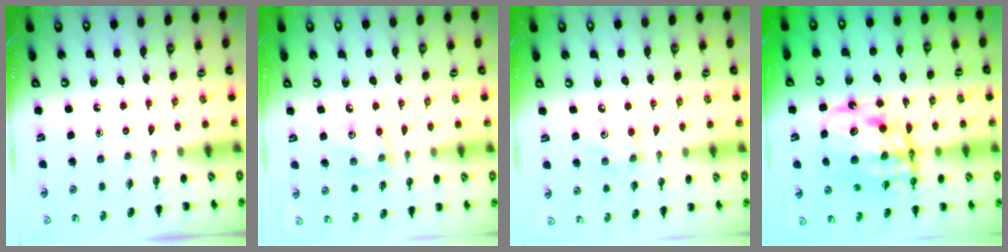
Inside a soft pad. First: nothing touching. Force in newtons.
{"total": 5.8, "press": 5.8, "slide": 1.0}
{"total": 3.8, "press": 3.7, "slide": 0.9}
{"total": 14.5, "press": 14.1, "slide": 3.6}